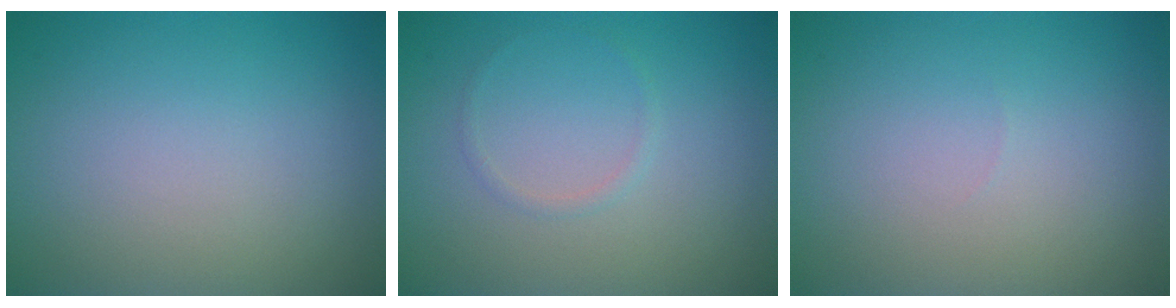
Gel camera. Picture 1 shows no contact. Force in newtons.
{"total": 0.7, "press": 0.7, "slide": 0.1}
{"total": 0.0}